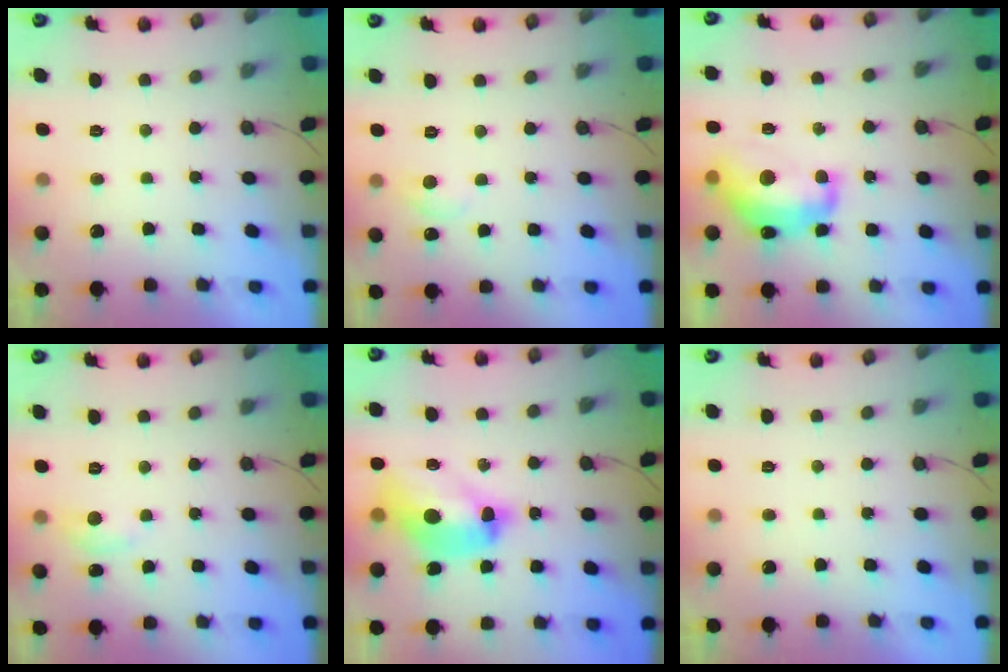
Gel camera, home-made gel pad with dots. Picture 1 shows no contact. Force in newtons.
{"total": 5.6, "press": 5.5, "slide": 0.7}
{"total": 15.0, "press": 14.9, "slide": 1.1}
{"total": 5.0, "press": 4.9, "slide": 0.5}
{"total": 14.6, "press": 14.6, "slide": 1.2}
{"total": 0.0}